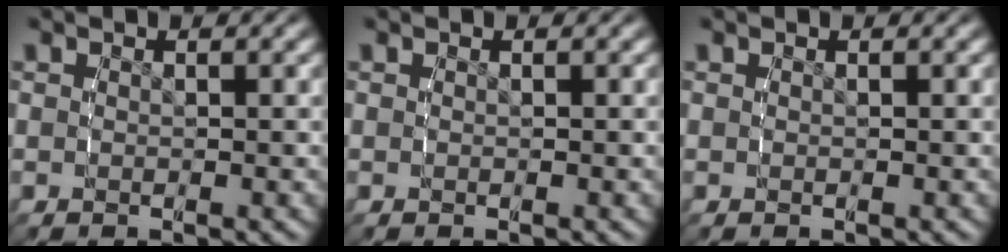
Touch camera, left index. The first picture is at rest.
{"total": 0.0}
{"total": 0.0}